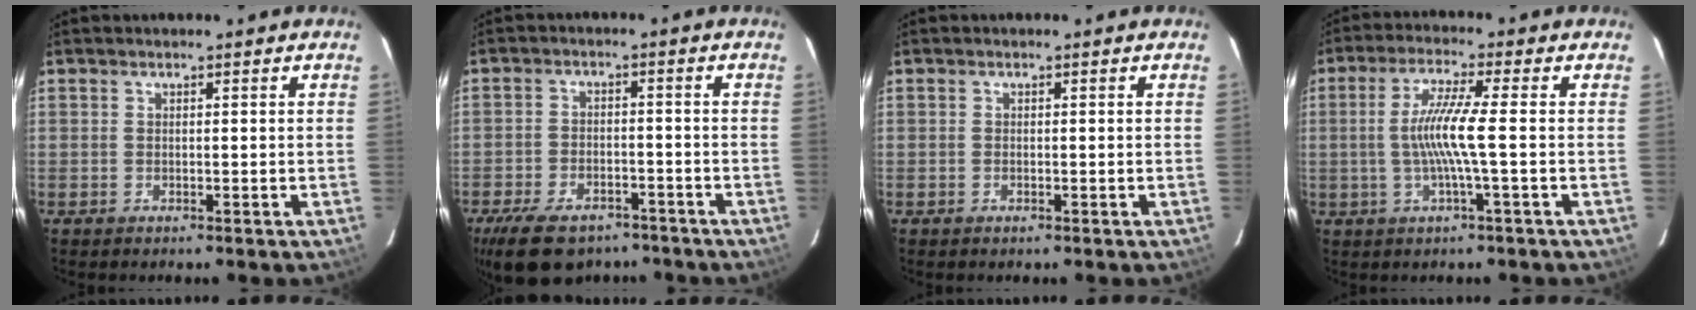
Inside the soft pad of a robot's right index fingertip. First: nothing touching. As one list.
[{"total": 14.5, "force": [-10.2, 7.5, 7.1], "torque": [-0.166, -0.005, -0.156]}, {"total": 0.6, "force": [-0.3, 0.3, 0.4], "torque": [-0.006, 0.000, -0.005]}, {"total": 7.6, "force": [-0.9, -0.8, 7.5], "torque": [-0.153, -0.002, -0.016]}]